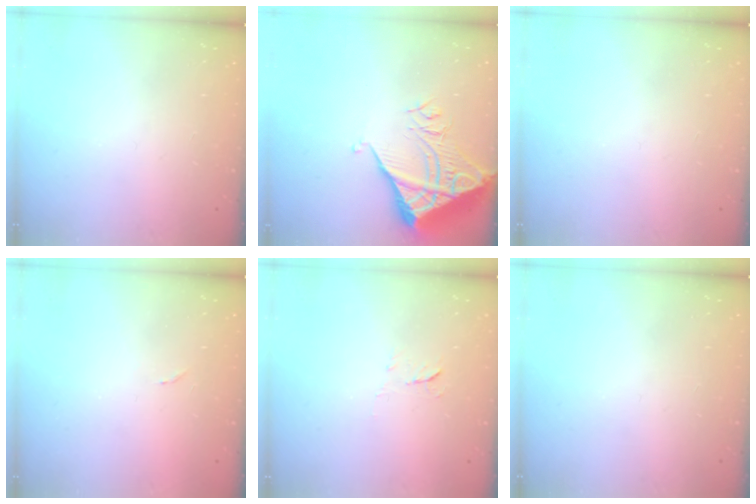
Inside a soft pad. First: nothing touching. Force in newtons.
{"total": 10.6, "press": 10.6, "slide": 1.1}
{"total": 0.0}
{"total": 5.0, "press": 5.0, "slide": 0.3}
{"total": 5.4, "press": 5.3, "slide": 0.7}
{"total": 0.0}